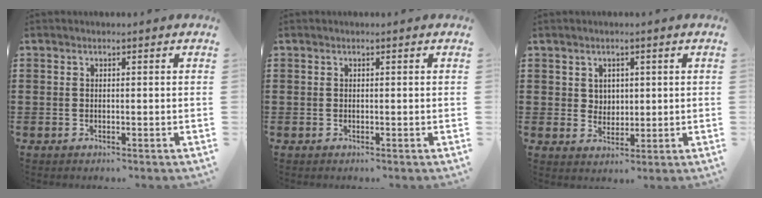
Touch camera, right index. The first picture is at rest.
{"total": 0.0}
{"total": 2.5, "force": [1.3, 2.1, 0.5], "torque": [-0.012, 0.006, 0.021]}